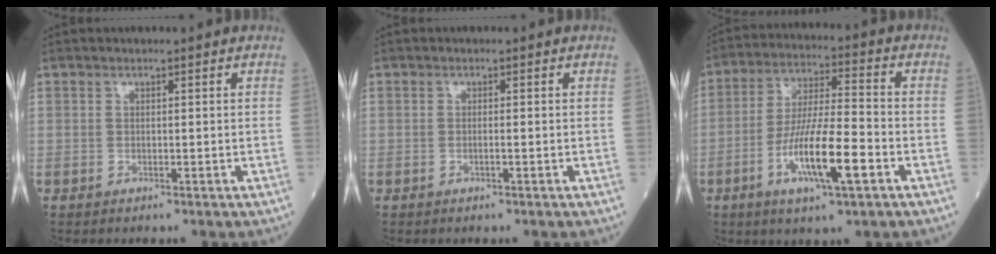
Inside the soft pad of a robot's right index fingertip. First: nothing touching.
{"total": 0.8, "force": [-0.3, 0.0, 0.8], "torque": [-0.016, 0.001, -0.005]}
{"total": 12.4, "force": [-4.6, 1.6, 11.4], "torque": [-0.214, -0.008, -0.083]}